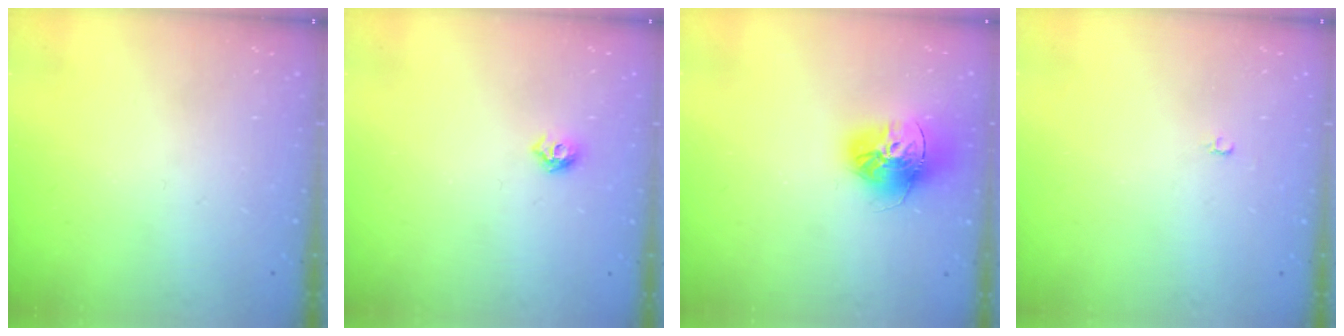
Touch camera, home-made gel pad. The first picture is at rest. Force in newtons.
{"total": 5.9, "press": 5.8, "slide": 1.0}
{"total": 15.9, "press": 15.9, "slide": 1.5}
{"total": 2.0, "press": 2.0, "slide": 0.4}